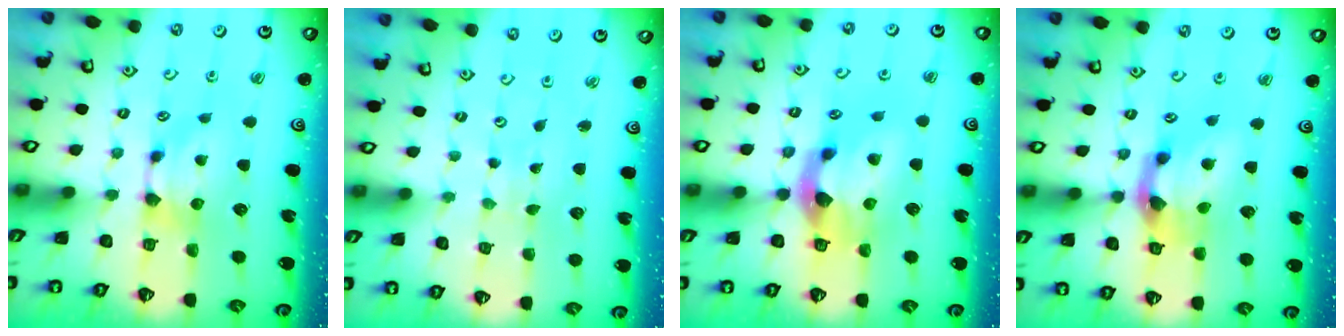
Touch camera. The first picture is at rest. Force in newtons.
{"total": 7.0, "press": 7.0, "slide": 0.5}
{"total": 5.1, "press": 4.8, "slide": 1.9}
{"total": 5.8, "press": 5.3, "slide": 2.4}